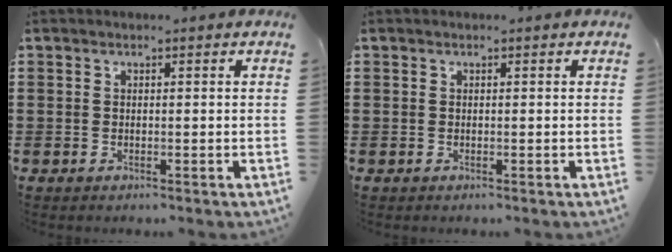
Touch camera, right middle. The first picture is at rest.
{"total": 0.0}